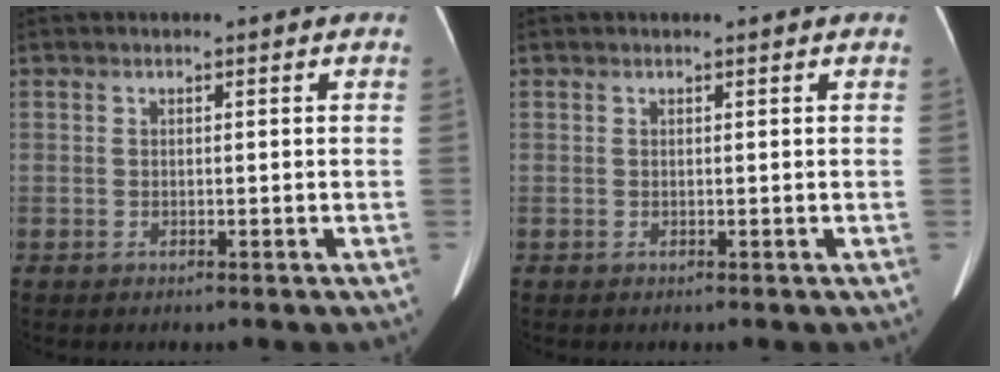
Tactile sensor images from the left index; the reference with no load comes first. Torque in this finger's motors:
{"motor_torque": [-0.16, -0.33, 0.06, 0.02]}